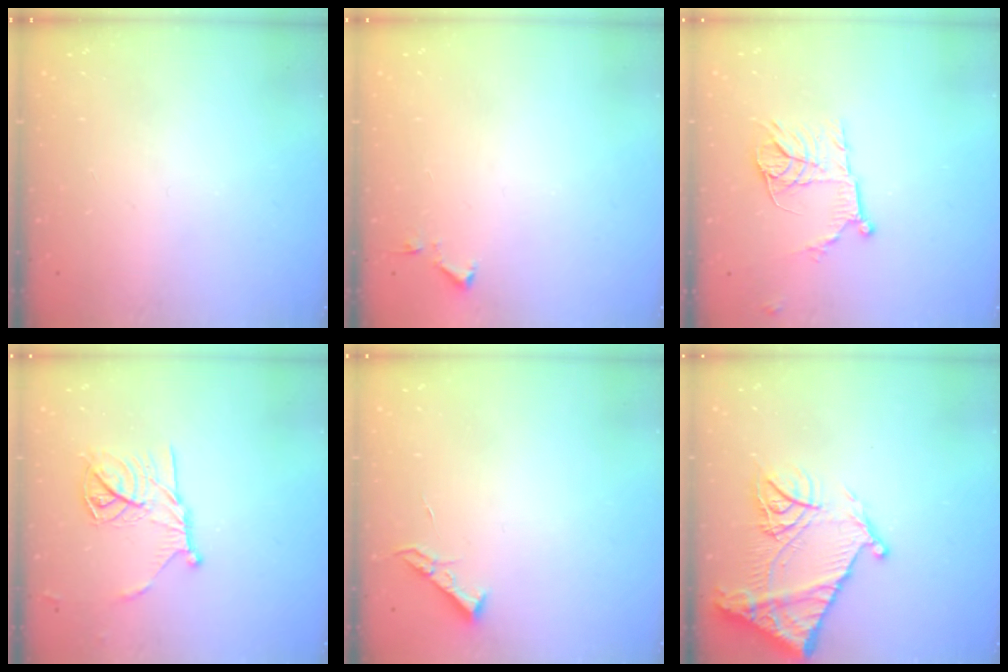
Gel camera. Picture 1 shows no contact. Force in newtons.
{"total": 3.1, "press": 3.1, "slide": 0.6}
{"total": 12.2, "press": 12.1, "slide": 1.1}
{"total": 14.3, "press": 14.2, "slide": 0.5}
{"total": 4.3, "press": 4.2, "slide": 0.7}
{"total": 16.9, "press": 16.8, "slide": 1.5}